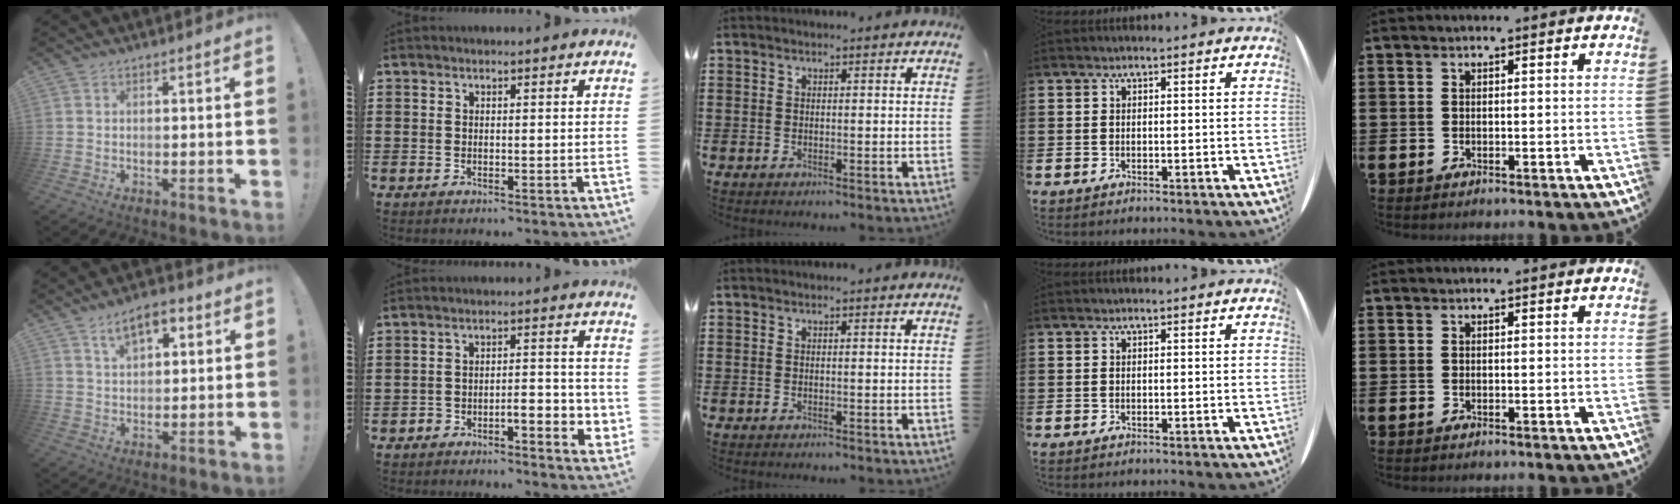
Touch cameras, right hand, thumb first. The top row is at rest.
{"thumb": {"total": 8.1, "force": [4.3, 4.3, 5.4], "torque": [-0.073, -0.009, 0.074]}, "index": {"total": 4.3, "force": [-2.6, 1.7, 2.9], "torque": [-0.050, 0.009, -0.049]}}